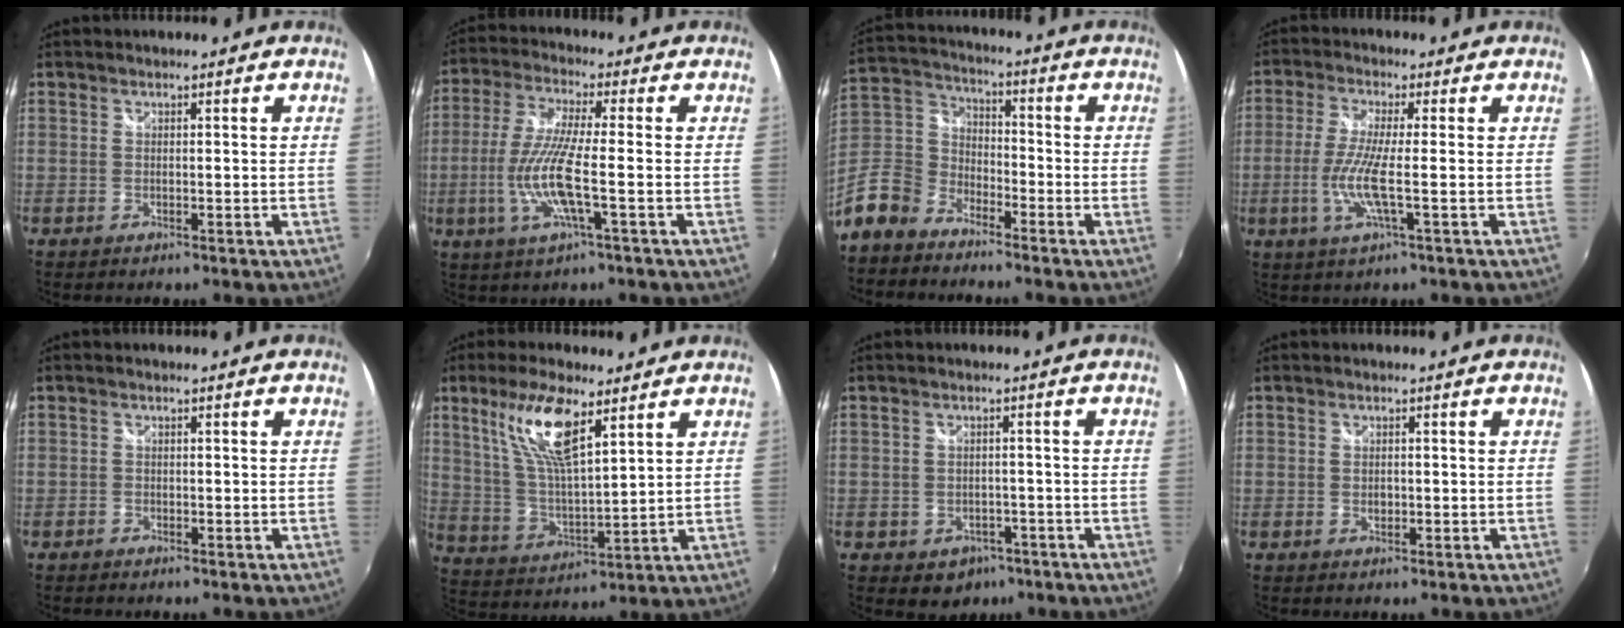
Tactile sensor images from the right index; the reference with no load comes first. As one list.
[{"total": 10.9, "force": [-2.7, 0.9, 10.5], "torque": [-0.220, -0.010, -0.049]}, {"total": 14.8, "force": [-9.8, 9.5, 5.8], "torque": [-0.161, 0.018, -0.196]}, {"total": 7.4, "force": [-1.7, 0.3, 7.2], "torque": [-0.156, -0.009, -0.034]}, {"total": 1.0, "force": [-0.8, 0.6, 0.1], "torque": [-0.007, -0.001, -0.016]}, {"total": 13.3, "force": [7.4, 3.6, 10.4], "torque": [-0.199, 0.007, 0.151]}, {"total": 5.6, "force": [-3.0, 4.3, 1.8], "torque": [-0.043, 0.000, -0.031]}, {"total": 1.4, "force": [-0.3, 1.1, 0.9], "torque": [-0.015, 0.001, -0.005]}]